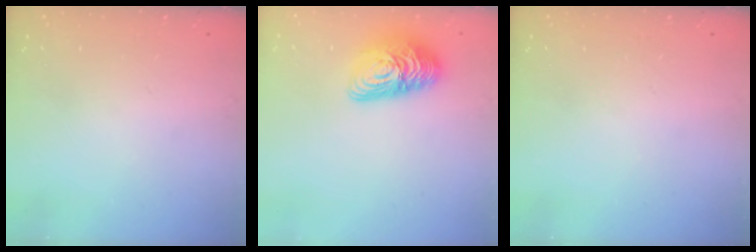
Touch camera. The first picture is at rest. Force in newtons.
{"total": 13.0, "press": 13.0, "slide": 0.6}
{"total": 0.0}